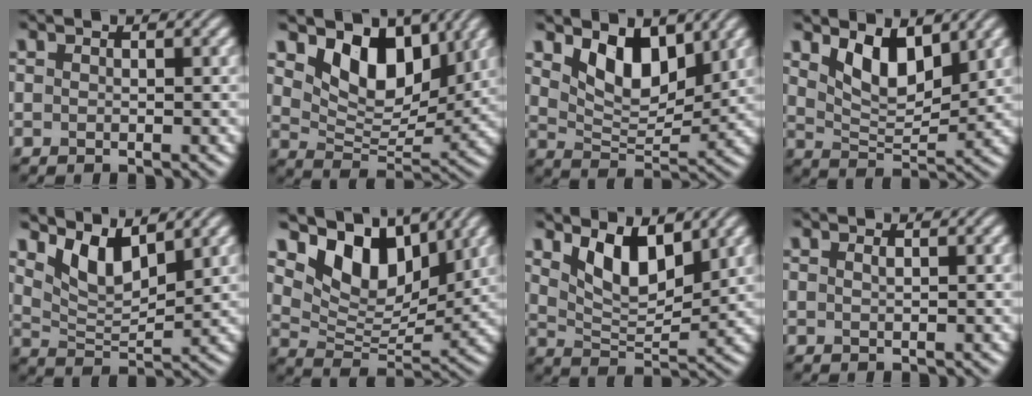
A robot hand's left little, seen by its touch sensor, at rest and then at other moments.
{"total": 7.7, "force": [3.8, 4.5, 4.9], "torque": [-0.083, -0.017, 0.061]}
{"total": 5.9, "force": [3.0, 3.1, 4.0], "torque": [-0.078, -0.015, 0.050]}
{"total": 5.2, "force": [2.8, 2.4, 3.7], "torque": [-0.078, -0.011, 0.047]}
{"total": 5.1, "force": [3.4, 2.0, 3.3], "torque": [-0.075, -0.010, 0.064]}
{"total": 8.6, "force": [5.2, 4.7, 5.0], "torque": [-0.086, -0.008, 0.090]}
{"total": 6.0, "force": [3.1, 2.6, 4.4], "torque": [-0.088, -0.011, 0.053]}
{"total": 0.6, "force": [0.3, 0.1, 0.5], "torque": [-0.008, 0.002, 0.004]}